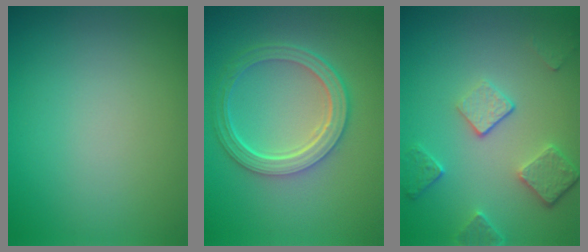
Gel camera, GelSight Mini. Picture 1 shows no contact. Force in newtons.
{"total": 5.1, "press": 3.7, "slide": 3.5}
{"total": 3.9, "press": 3.1, "slide": 2.4}